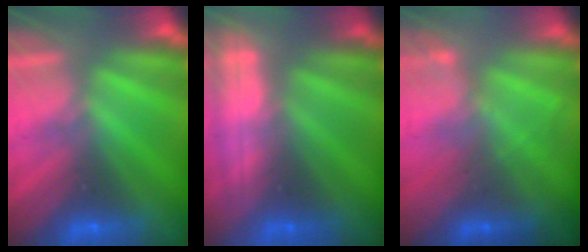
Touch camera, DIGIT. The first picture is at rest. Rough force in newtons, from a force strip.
{"total": 2.9}
{"total": 2.0}